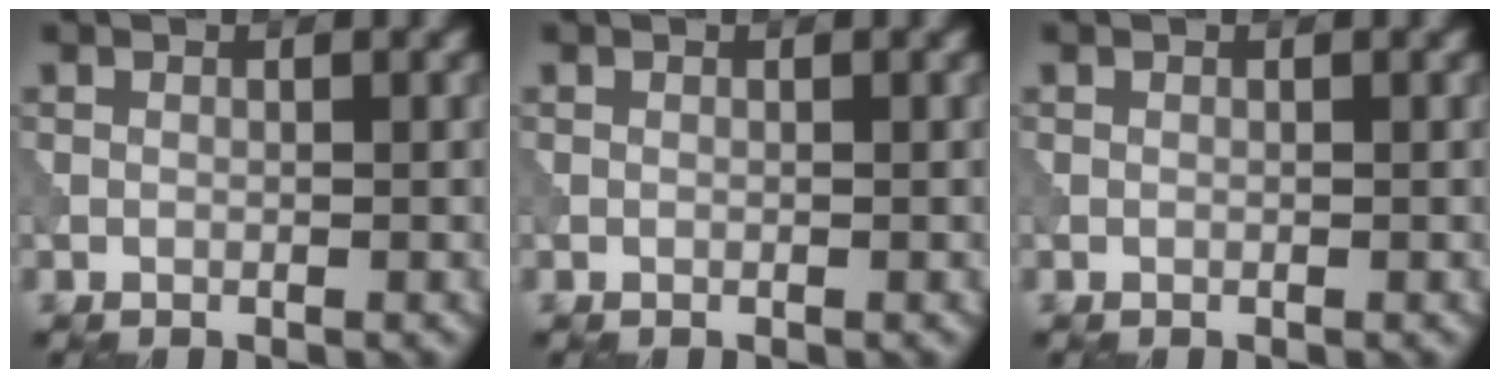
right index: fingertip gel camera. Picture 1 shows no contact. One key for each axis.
{"total": 0.0}
{"total": 0.0}